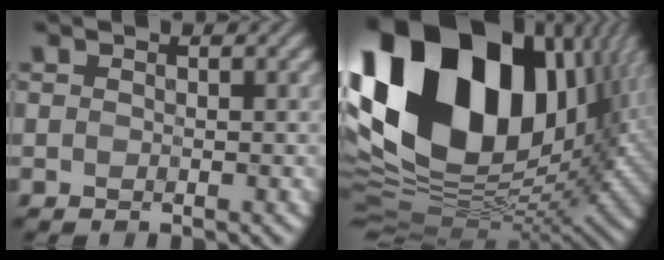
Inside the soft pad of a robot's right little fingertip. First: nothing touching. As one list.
[{"total": 21.0, "force": [5.6, 13.8, 14.8], "torque": [-0.309, 0.010, 0.105]}]